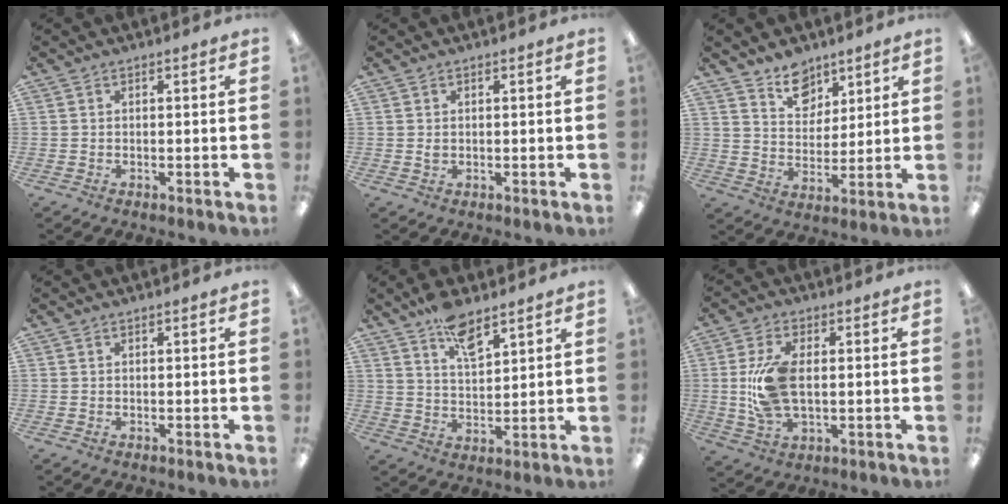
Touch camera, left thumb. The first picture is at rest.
{"total": 1.1, "force": [0.3, 0.7, 0.8], "torque": [-0.018, 0.004, 0.005]}
{"total": 9.5, "force": [6.8, 6.1, 2.4], "torque": [-0.028, -0.042, 0.127]}
{"total": 0.0}
{"total": 8.7, "force": [6.3, 3.6, 4.8], "torque": [-0.078, -0.033, 0.112]}
{"total": 10.0, "force": [0.7, 5.7, 8.2], "torque": [-0.168, 0.005, 0.010]}